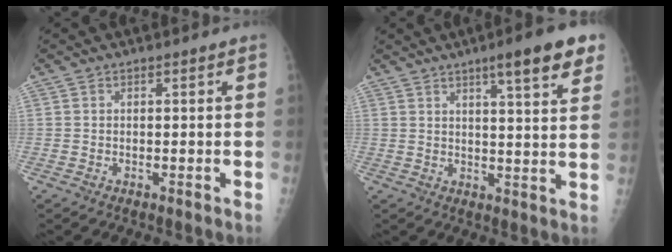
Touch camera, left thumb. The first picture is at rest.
{"total": 11.2, "force": [6.6, 1.7, 8.9], "torque": [-0.108, -0.027, 0.086]}